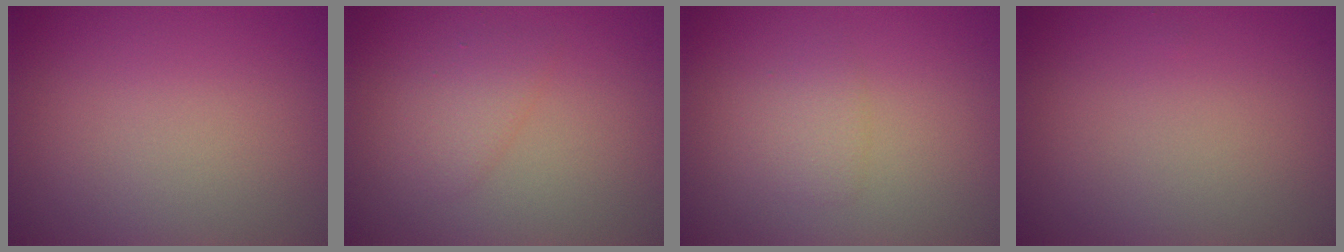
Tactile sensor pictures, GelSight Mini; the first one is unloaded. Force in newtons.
{"total": 1.7, "press": 1.7, "slide": 0.2}
{"total": 1.4, "press": 1.4, "slide": 0.0}
{"total": 0.0}